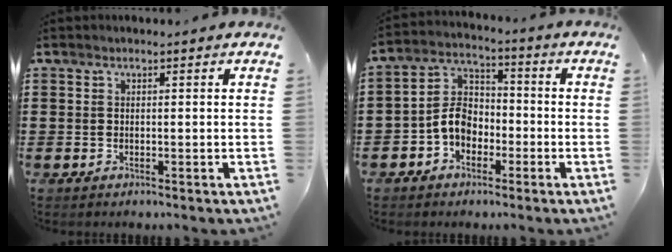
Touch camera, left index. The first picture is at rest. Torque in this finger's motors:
{"motor_torque": [1.12, 1.01, 0.59, 0.10]}